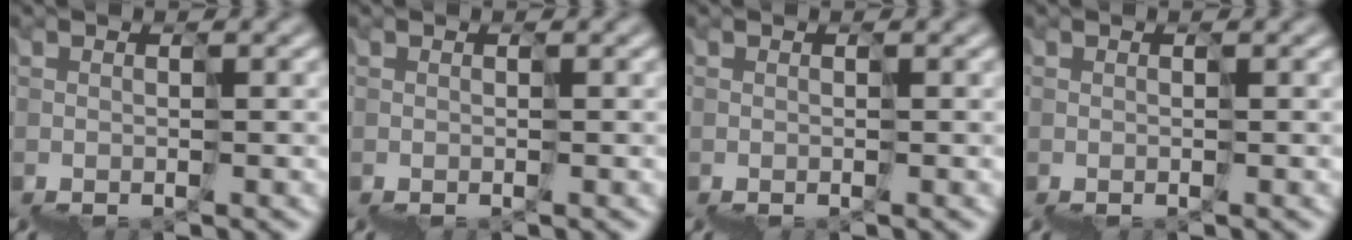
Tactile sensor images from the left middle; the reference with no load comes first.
{"total": 0.0}
{"total": 0.0}
{"total": 0.0}